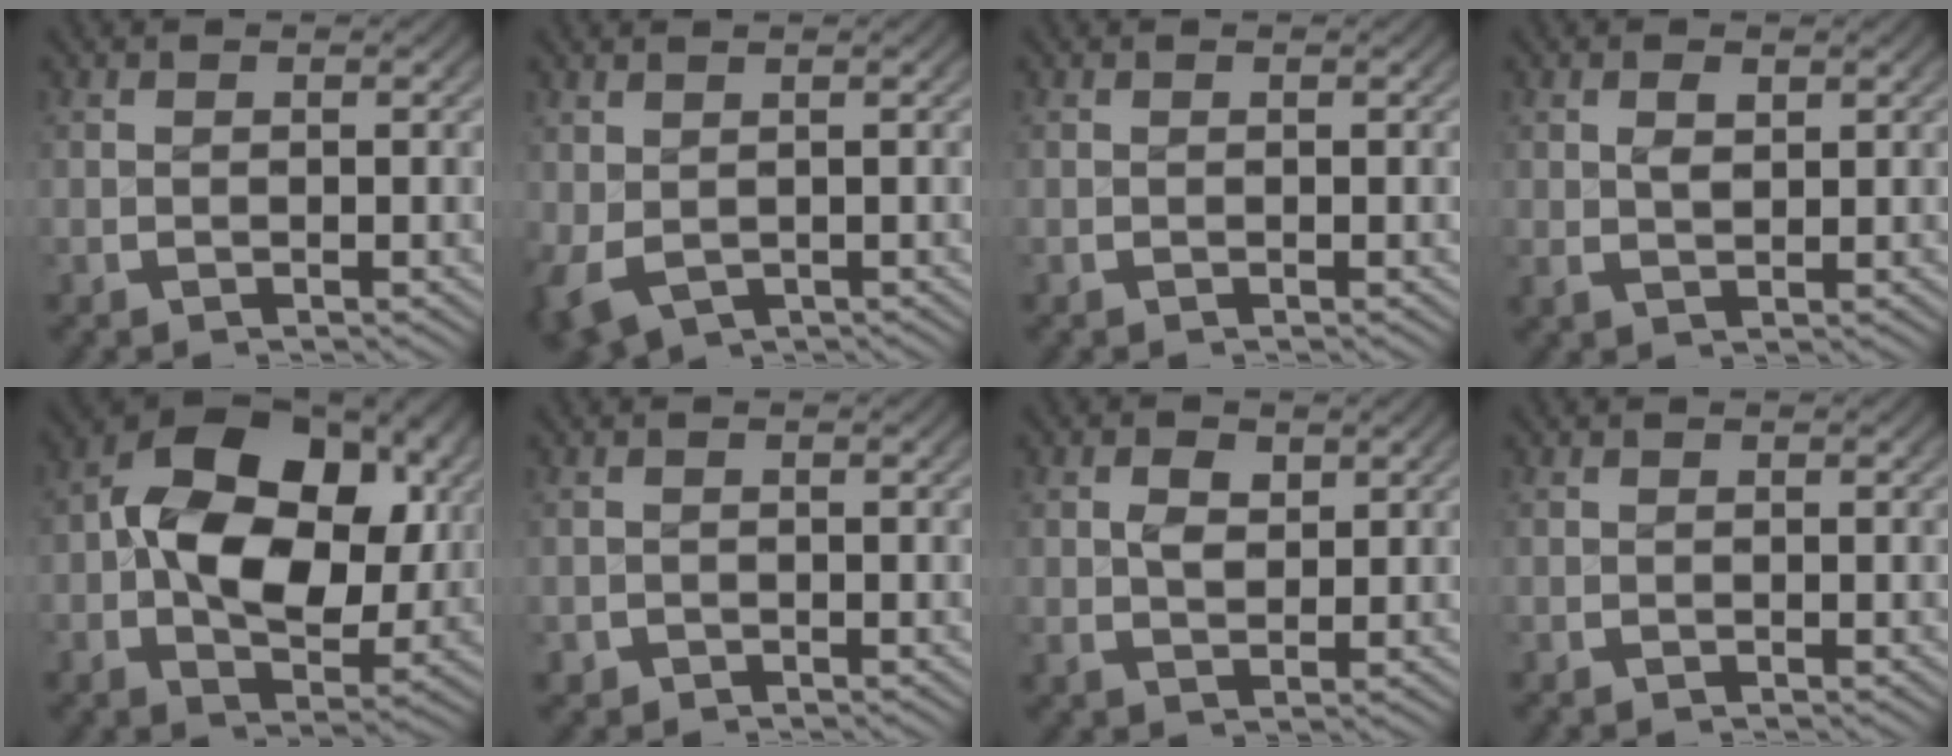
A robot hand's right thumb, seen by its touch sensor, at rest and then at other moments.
{"total": 3.3, "force": [-1.1, 2.6, 1.8], "torque": [-0.043, -0.022, -0.001]}
{"total": 0.0}
{"total": 1.3, "force": [0.8, 0.7, 0.7], "torque": [-0.011, -0.004, 0.020]}
{"total": 14.4, "force": [1.1, 9.7, 10.6], "torque": [-0.195, -0.023, 0.016]}
{"total": 1.3, "force": [-0.7, 1.0, -0.2], "torque": [-0.002, -0.006, -0.009]}
{"total": 2.0, "force": [0.8, 1.4, 1.1], "torque": [-0.018, -0.011, 0.022]}
{"total": 0.0}